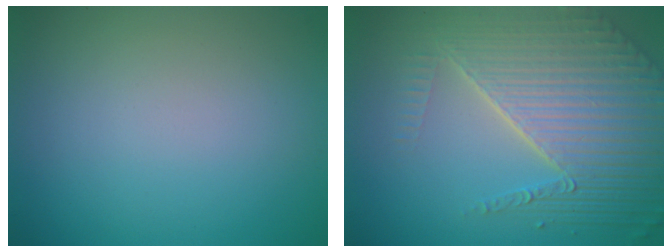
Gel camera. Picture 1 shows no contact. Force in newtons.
{"total": 8.4, "press": 5.6, "slide": 6.2}